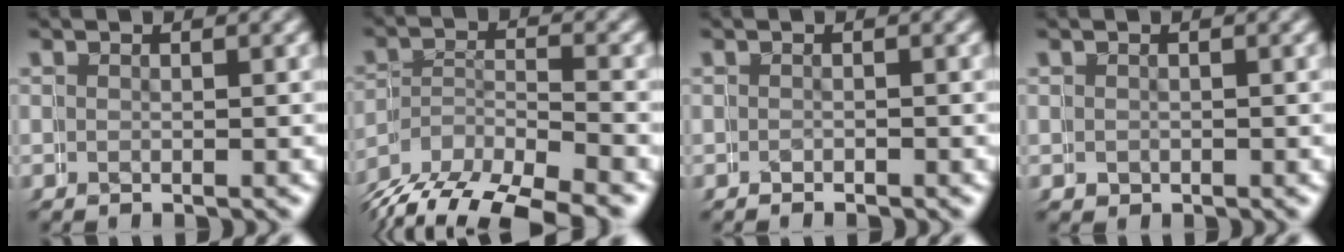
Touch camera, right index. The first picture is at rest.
{"total": 8.6, "force": [-6.0, 5.1, 3.5], "torque": [-0.069, -0.029, -0.087]}
{"total": 1.0, "force": [-0.9, 0.5, -0.2], "torque": [0.003, -0.002, -0.014]}
{"total": 1.0, "force": [0.6, 0.8, -0.2], "torque": [-0.008, -0.004, 0.010]}